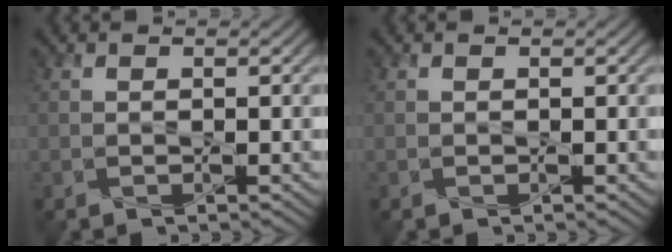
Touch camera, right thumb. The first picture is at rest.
{"total": 0.0}